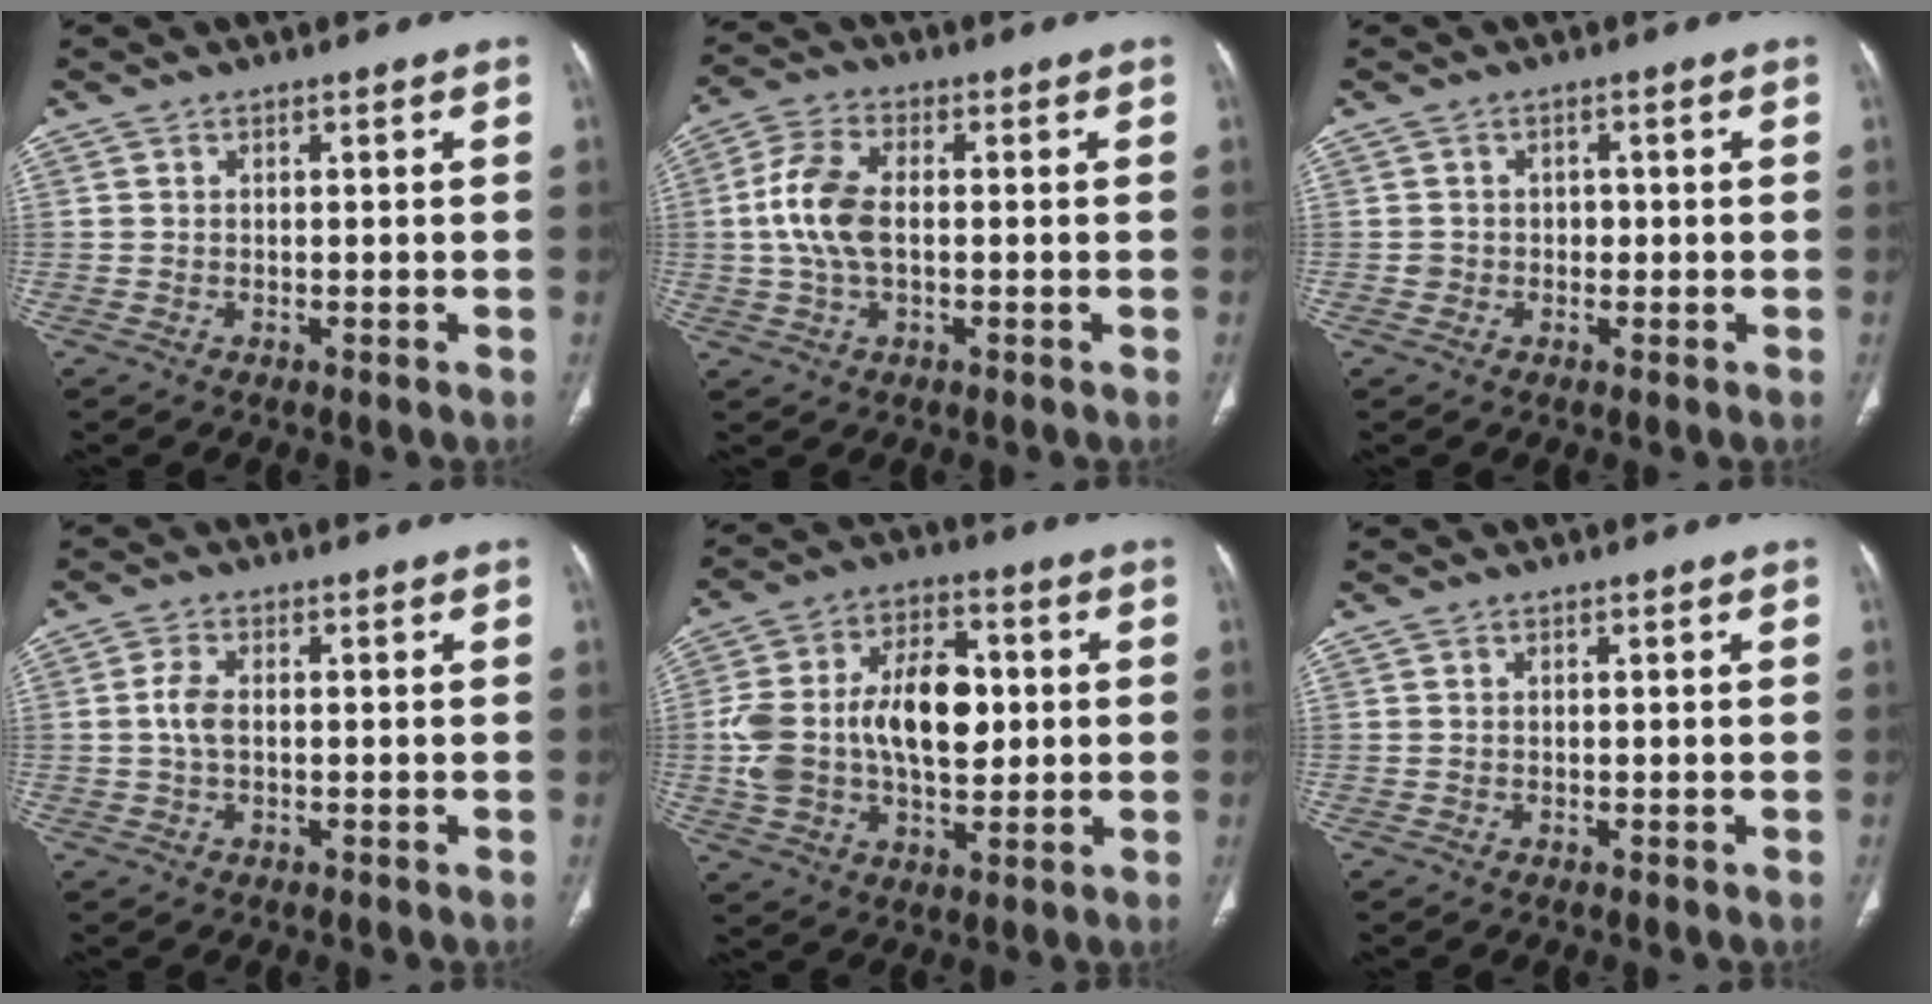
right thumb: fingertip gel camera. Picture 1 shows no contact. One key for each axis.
{"total": 9.0, "fx": 0.0, "fy": 4.9, "fz": 7.6, "tx": -0.162, "ty": 0.010, "tz": -0.004}
{"total": 2.1, "fx": -0.2, "fy": 2.0, "fz": 0.6, "tx": 0.006, "ty": 0.010, "tz": -0.002}
{"total": 3.3, "fx": 0.0, "fy": 1.8, "fz": 2.7, "tx": -0.059, "ty": 0.002, "tz": -0.004}
{"total": 19.1, "fx": 0.9, "fy": 11.5, "fz": 15.2, "tx": -0.260, "ty": 0.022, "tz": 0.021}
{"total": 0.0}